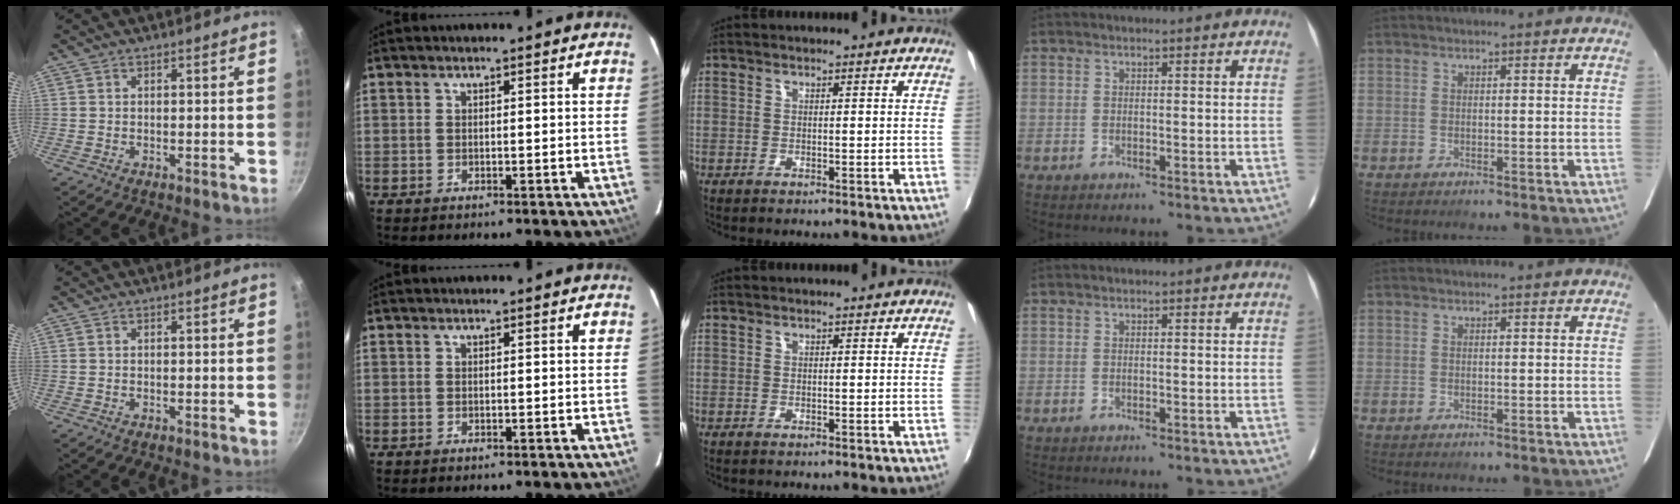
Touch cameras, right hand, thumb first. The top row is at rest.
{}